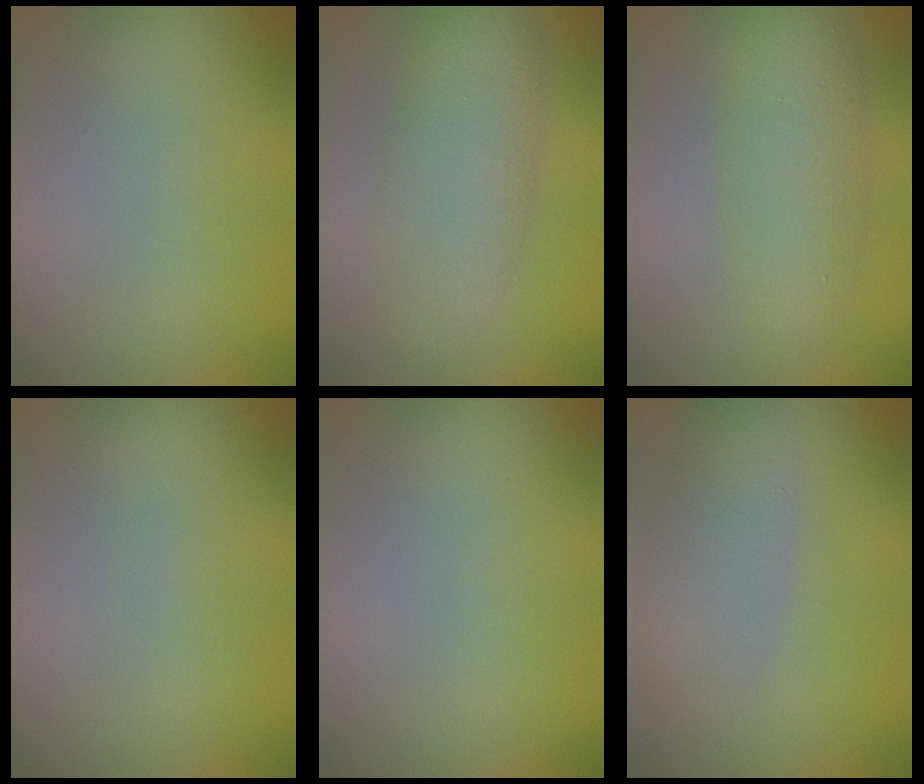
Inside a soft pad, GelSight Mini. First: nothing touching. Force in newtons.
{"total": 5.3, "press": 5.3, "slide": 0.1}
{"total": 3.7, "press": 3.7, "slide": 0.1}
{"total": 0.0}
{"total": 0.0}
{"total": 3.3, "press": 3.3, "slide": 0.2}